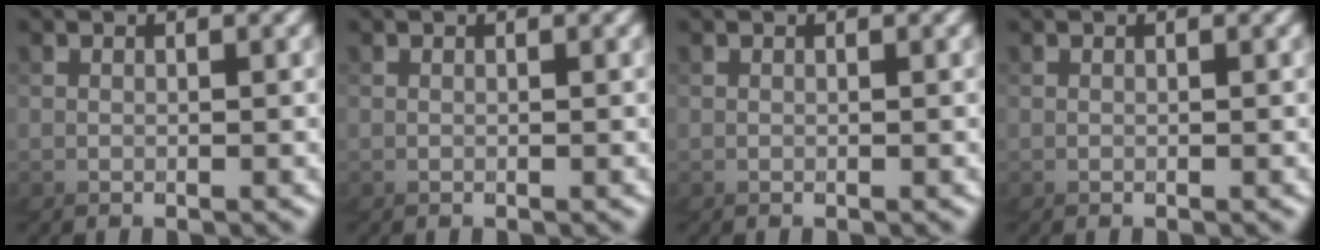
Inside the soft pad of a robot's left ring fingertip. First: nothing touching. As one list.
[{"total": 0.0}, {"total": 0.0}, {"total": 0.0}]